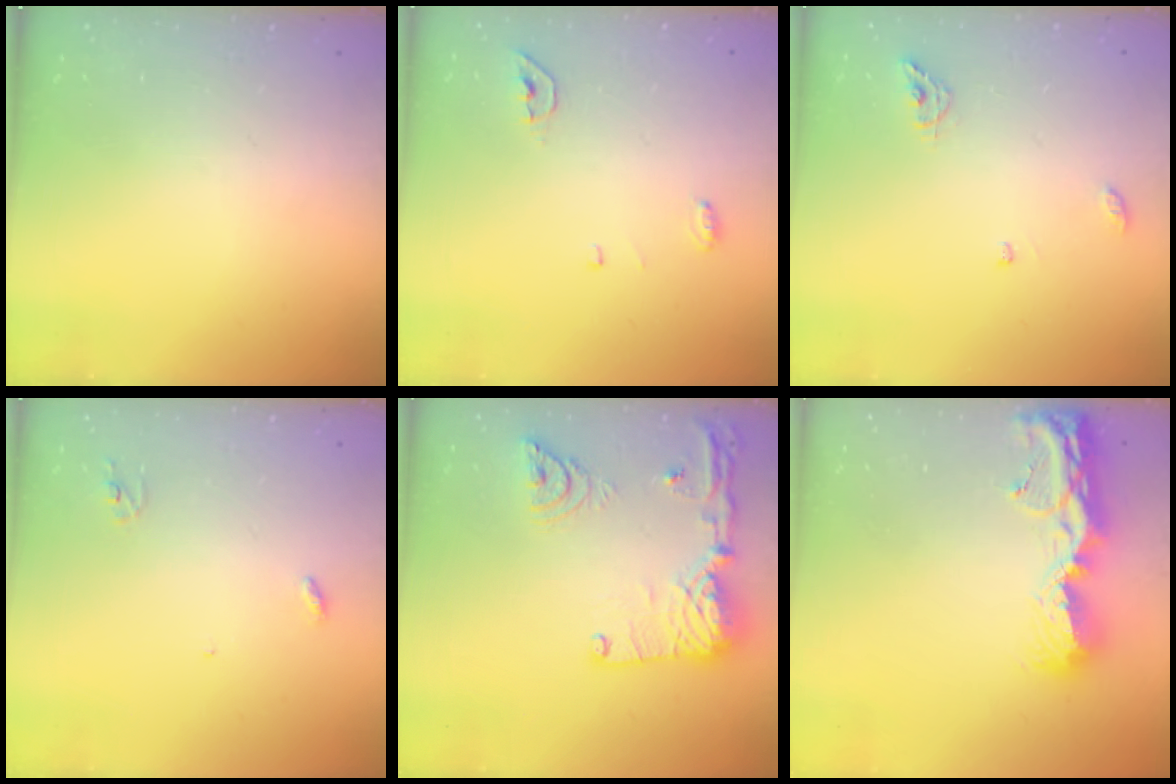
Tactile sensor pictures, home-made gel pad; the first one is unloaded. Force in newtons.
{"total": 4.5, "press": 4.2, "slide": 1.5}
{"total": 6.4, "press": 6.4, "slide": 0.1}
{"total": 2.9, "press": 2.9, "slide": 0.2}
{"total": 20.1, "press": 19.9, "slide": 3.0}
{"total": 12.3, "press": 12.3, "slide": 1.3}